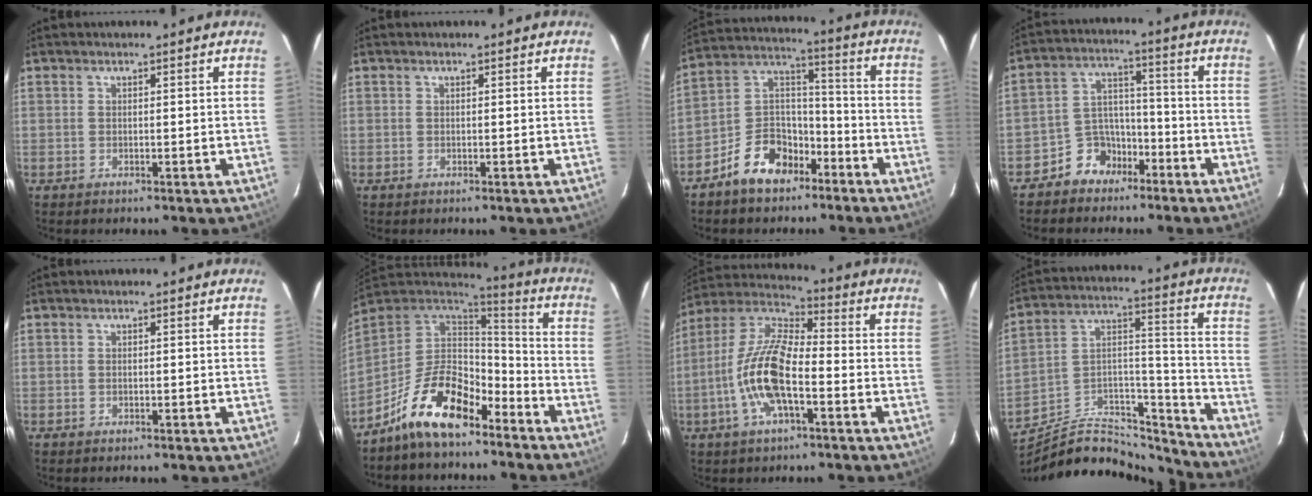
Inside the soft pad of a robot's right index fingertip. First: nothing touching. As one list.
[{"total": 0.0}, {"total": 12.0, "force": [-7.7, 7.4, 5.4], "torque": [-0.112, 0.056, -0.122]}, {"total": 8.1, "force": [-5.8, 5.6, 1.1], "torque": [-0.022, 0.042, -0.098]}, {"total": 0.0}, {"total": 16.4, "force": [-10.9, 7.2, 9.9], "torque": [-0.203, 0.011, -0.191]}, {"total": 14.3, "force": [-4.6, 5.1, 12.6], "torque": [-0.258, 0.001, -0.093]}, {"total": 21.3, "force": [-18.0, 8.0, 8.0], "torque": [-0.136, 0.060, -0.271]}]